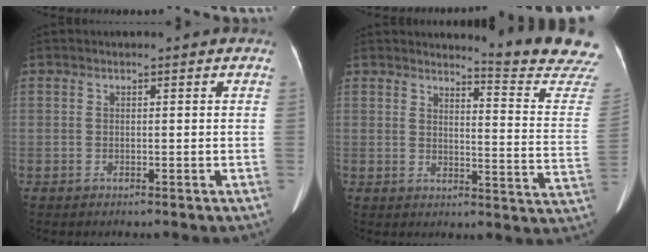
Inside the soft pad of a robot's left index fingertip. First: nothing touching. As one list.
[{"total": 13.0, "force": [12.8, -1.9, 1.9], "torque": [-0.017, -0.135, 0.130]}]